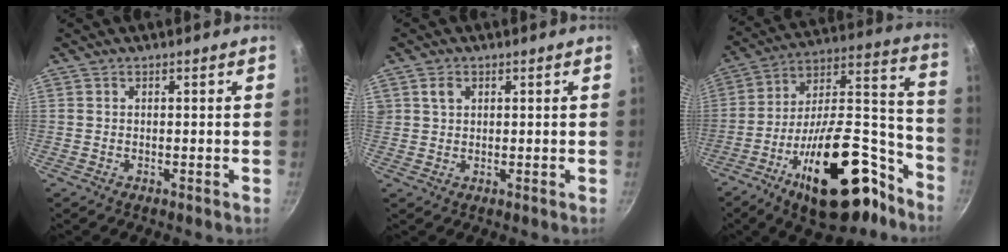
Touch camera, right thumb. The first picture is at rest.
{"total": 2.5, "force": [1.1, 1.9, 1.3], "torque": [-0.013, 0.003, 0.022]}
{"total": 28.2, "force": [-15.9, 12.7, 19.6], "torque": [-0.233, 0.118, -0.244]}